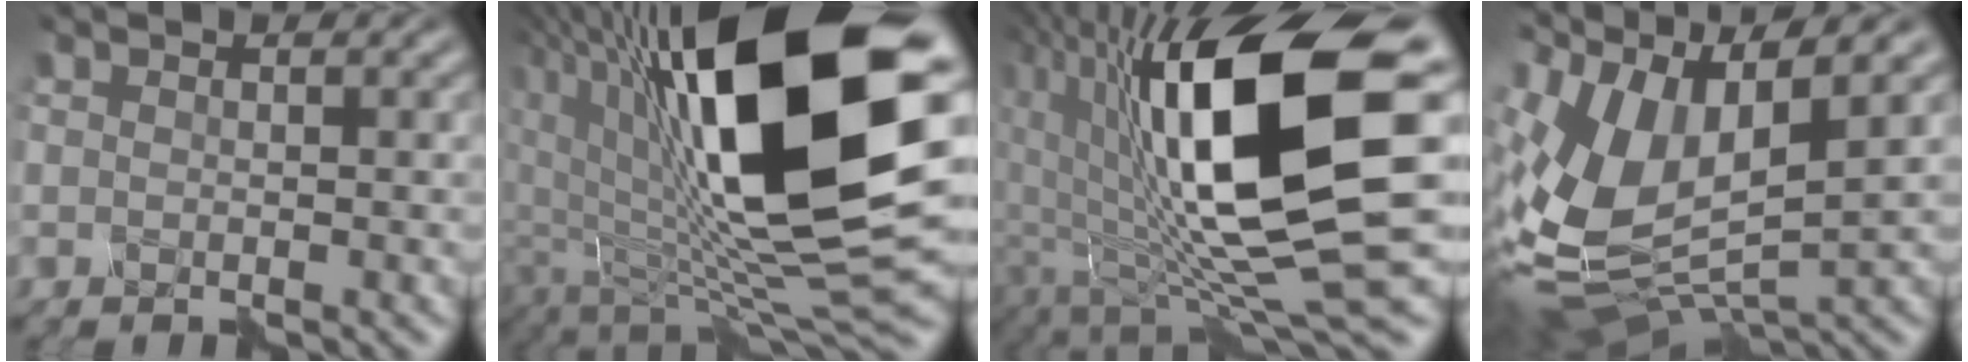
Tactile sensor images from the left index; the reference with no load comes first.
{"total": 17.1, "force": [3.9, 6.2, 15.4], "torque": [-0.262, -0.010, 0.064]}
{"total": 14.8, "force": [2.0, 4.9, 13.8], "torque": [-0.240, -0.016, 0.032]}
{"total": 10.9, "force": [2.4, 5.6, 9.0], "torque": [-0.214, -0.003, 0.048]}